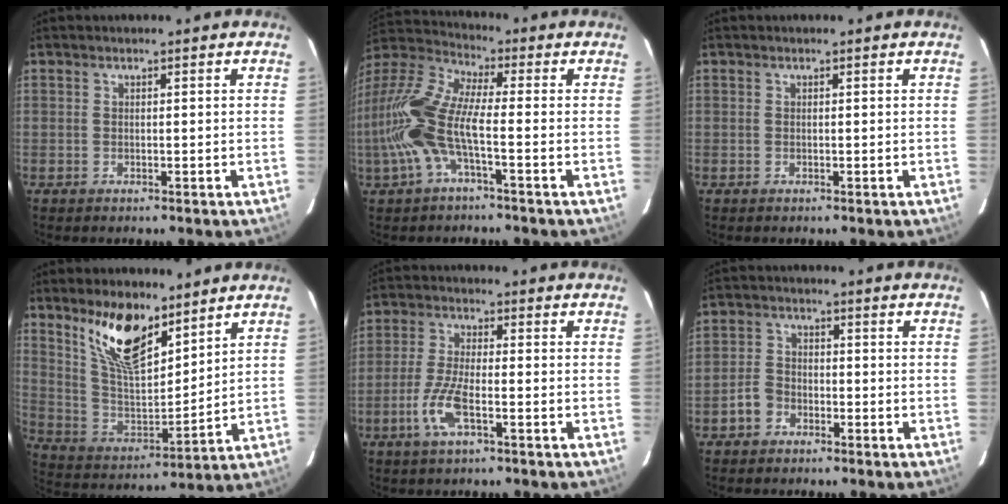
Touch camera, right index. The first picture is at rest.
{"total": 15.1, "force": [-3.8, 4.5, 13.9], "torque": [-0.289, 0.001, -0.083]}
{"total": 0.0}
{"total": 14.8, "force": [10.0, 5.8, 9.3], "torque": [-0.176, -0.007, 0.200]}
{"total": 7.0, "force": [-3.1, 1.7, 6.1], "torque": [-0.135, -0.002, -0.063]}
{"total": 4.1, "force": [-2.4, 3.1, 1.3], "torque": [-0.036, 0.014, -0.042]}